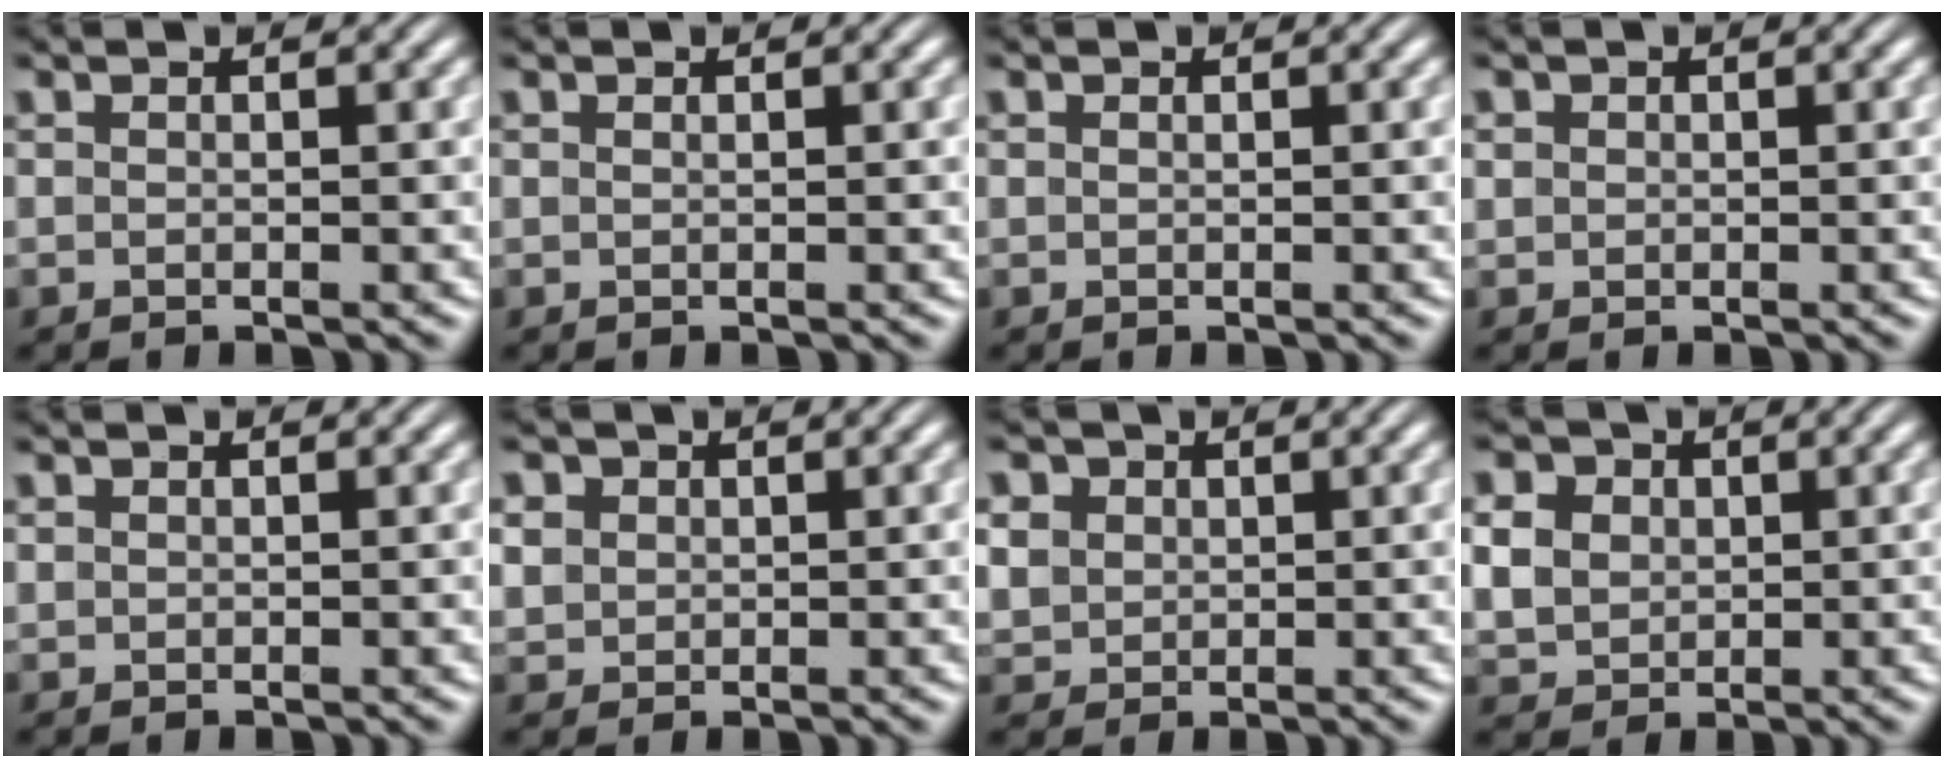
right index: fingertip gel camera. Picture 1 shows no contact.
{"total": 0.0}
{"total": 0.0}
{"total": 1.2, "force": [0.3, 1.1, 0.5], "torque": [-0.020, -0.002, 0.008]}
{"total": 0.5, "force": [0.3, 0.3, 0.2], "torque": [-0.008, 0.000, 0.008]}
{"total": 3.5, "force": [0.8, 3.1, 1.4], "torque": [-0.045, -0.005, 0.019]}
{"total": 4.5, "force": [1.0, 3.9, 1.9], "torque": [-0.053, -0.006, 0.022]}
{"total": 6.1, "force": [0.7, 5.4, 2.7], "torque": [-0.071, -0.011, 0.017]}